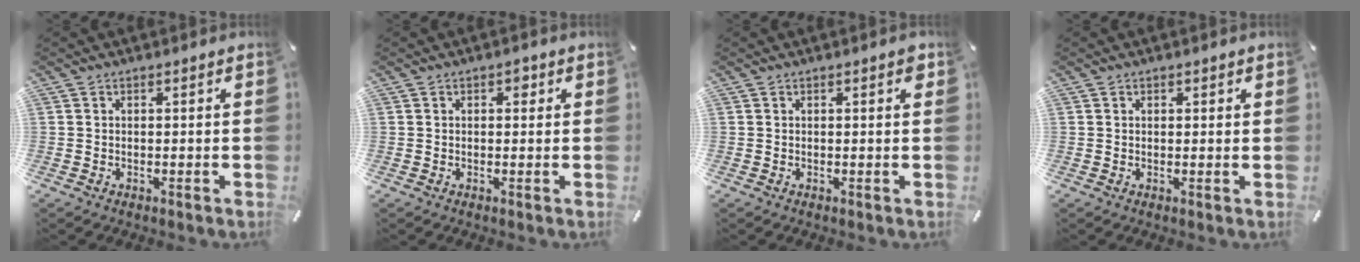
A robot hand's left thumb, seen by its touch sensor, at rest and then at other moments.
{"total": 1.7, "force": [0.5, 1.2, 1.1], "torque": [-0.008, 0.001, 0.003]}
{"total": 1.1, "force": [0.4, 0.4, 1.0], "torque": [-0.012, 0.001, 0.004]}
{"total": 0.7, "force": [0.3, 0.6, 0.3], "torque": [0.001, -0.001, 0.005]}